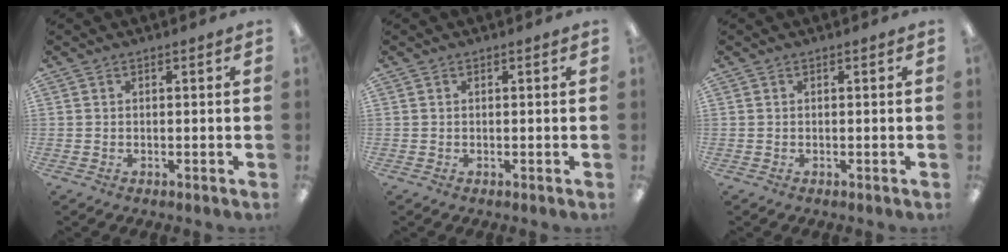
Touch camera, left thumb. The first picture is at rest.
{"total": 0.0}
{"total": 0.0}